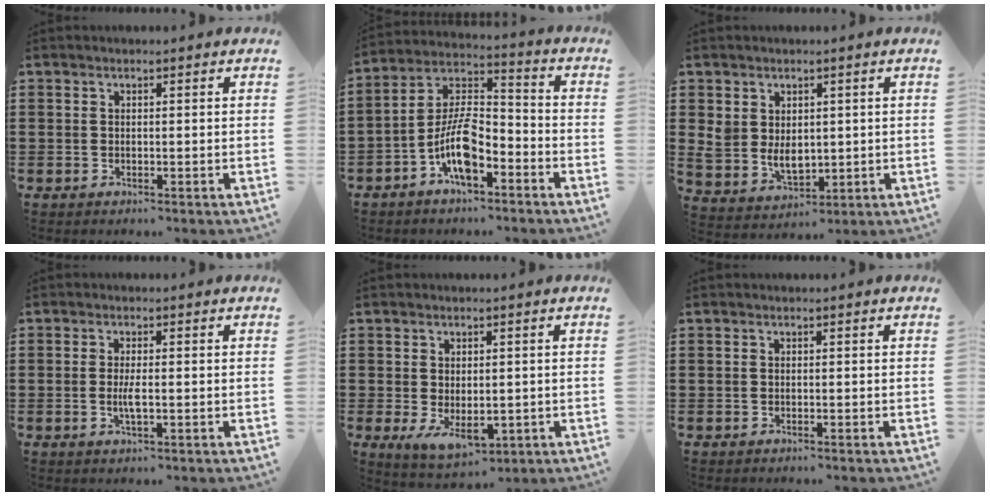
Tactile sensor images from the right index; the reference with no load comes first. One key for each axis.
{"total": 9.7, "fx": -5.0, "fy": 3.9, "fz": 7.3, "tx": -0.167, "ty": -0.001, "tz": -0.099}
{"total": 5.0, "fx": 1.1, "fy": 4.0, "fz": 2.8, "tx": -0.063, "ty": 0.011, "tz": 0.025}
{"total": 2.8, "fx": -0.5, "fy": 0.7, "fz": 2.7, "tx": -0.062, "ty": -0.005, "tz": -0.013}
{"total": 4.2, "fx": -1.0, "fy": 2.5, "fz": 3.3, "tx": -0.061, "ty": -0.002, "tz": -0.020}
{"total": 0.0}